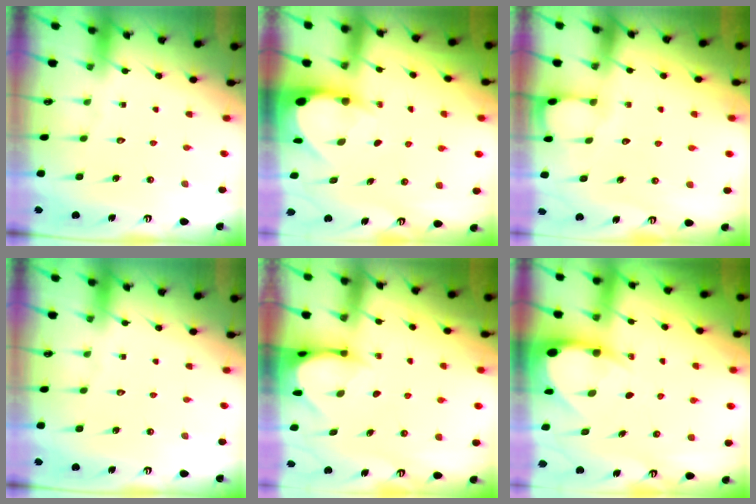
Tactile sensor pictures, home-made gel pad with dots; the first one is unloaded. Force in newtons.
{"total": 4.3, "press": 4.2, "slide": 0.6}
{"total": 2.5, "press": 2.5, "slide": 0.2}
{"total": 0.0}
{"total": 3.7, "press": 3.7, "slide": 0.2}
{"total": 6.4, "press": 6.4, "slide": 0.6}